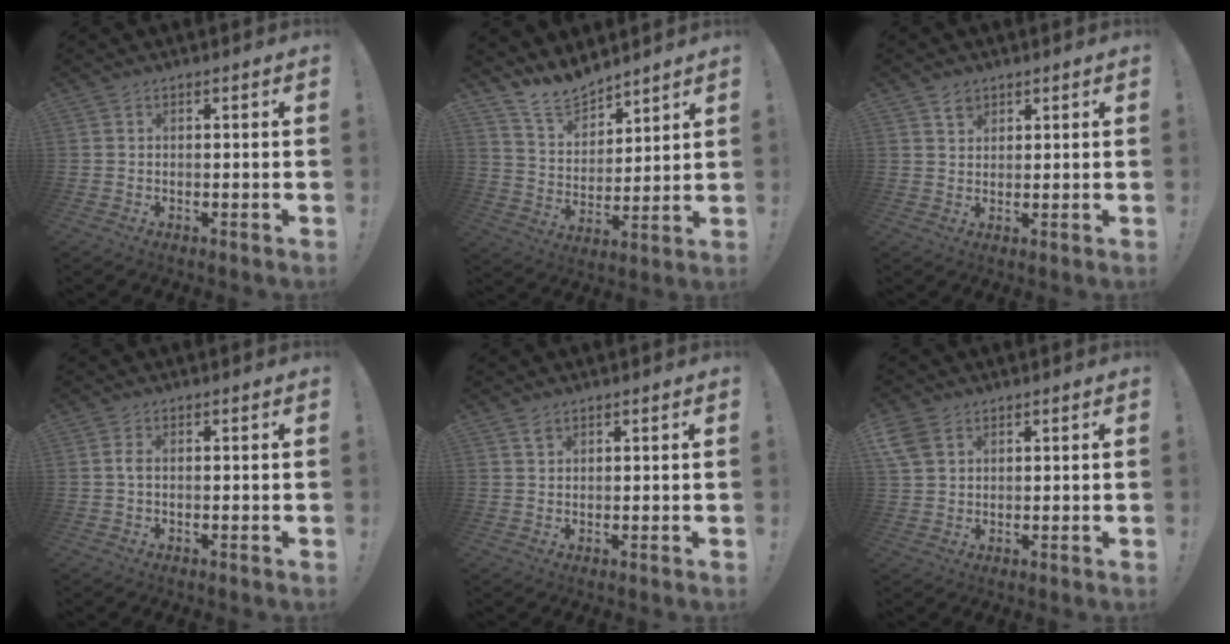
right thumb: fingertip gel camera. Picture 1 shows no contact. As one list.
[{"total": 11.5, "force": [10.5, 3.8, 2.4], "torque": [-0.065, -0.081, 0.204]}, {"total": 2.9, "force": [2.1, 1.9, 0.7], "torque": [-0.003, -0.011, 0.037]}, {"total": 1.6, "force": [-0.2, 0.6, 1.5], "torque": [-0.033, 0.006, -0.003]}, {"total": 1.4, "force": [1.1, 0.7, 0.6], "torque": [-0.003, -0.005, 0.019]}, {"total": 5.6, "force": [2.9, 3.7, 3.1], "torque": [-0.062, -0.007, 0.058]}]